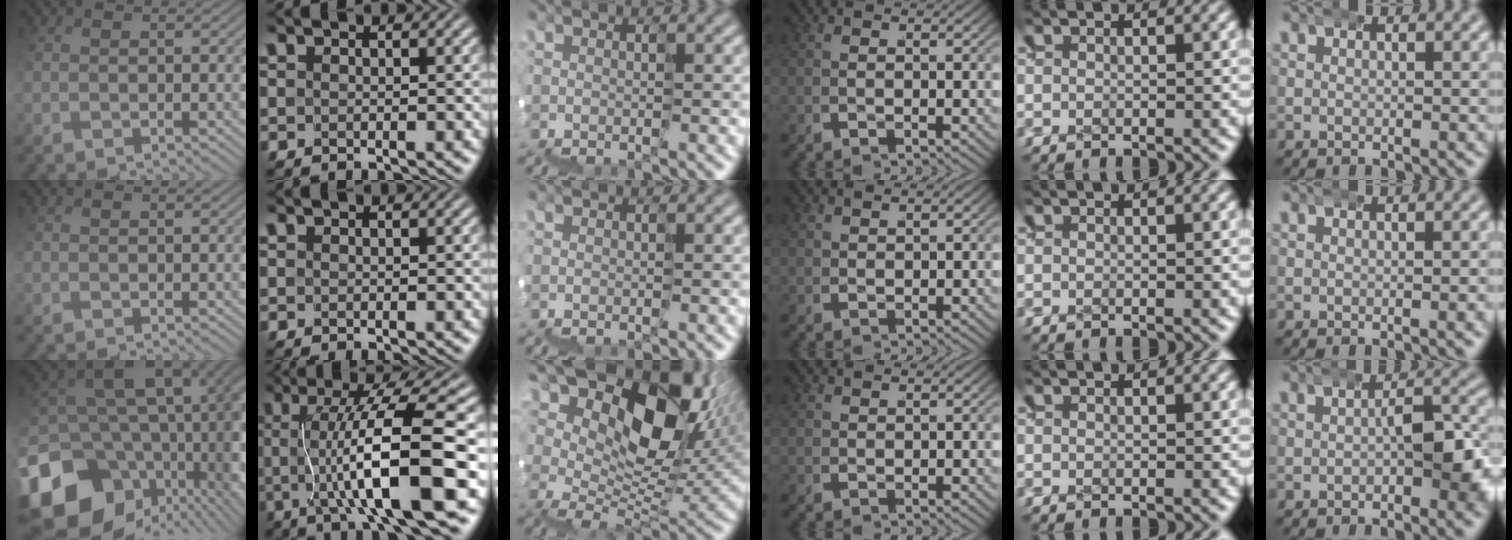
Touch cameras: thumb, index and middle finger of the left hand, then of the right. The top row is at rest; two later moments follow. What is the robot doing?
{"motion": "wrap", "object": "ethernet cable"}